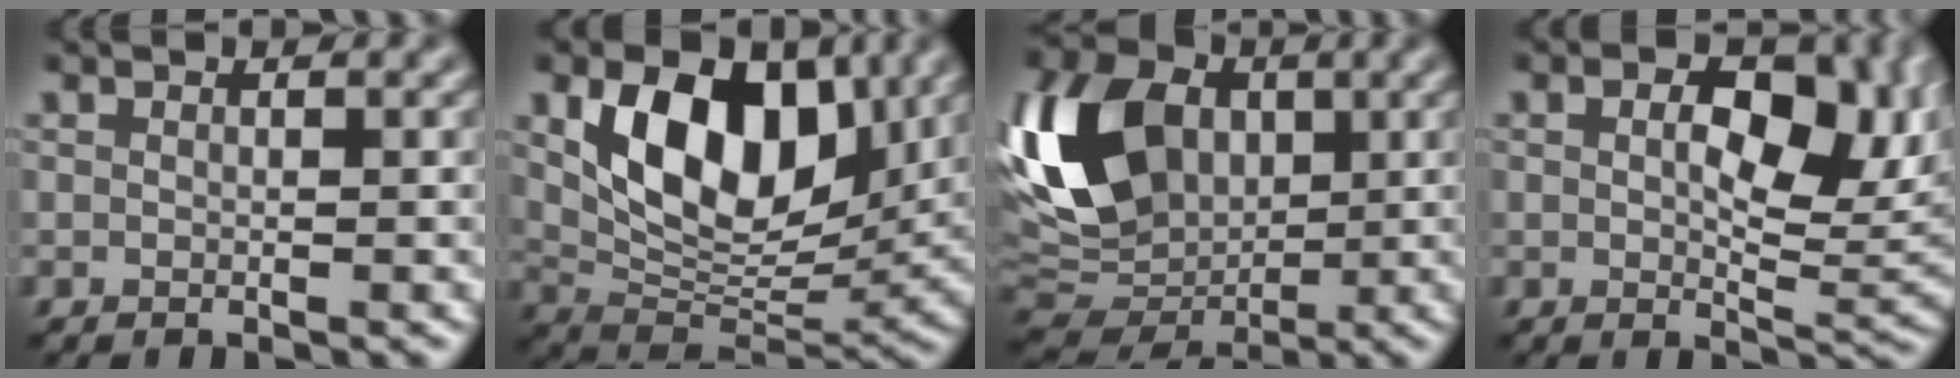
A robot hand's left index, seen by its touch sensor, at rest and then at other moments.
{"total": 10.4, "force": [3.3, 6.4, 7.5], "torque": [-0.123, -0.013, 0.060]}
{"total": 12.2, "force": [1.7, 8.8, 8.3], "torque": [-0.184, 0.009, 0.017]}
{"total": 10.3, "force": [2.3, 5.3, 8.6], "torque": [-0.115, 0.001, 0.035]}